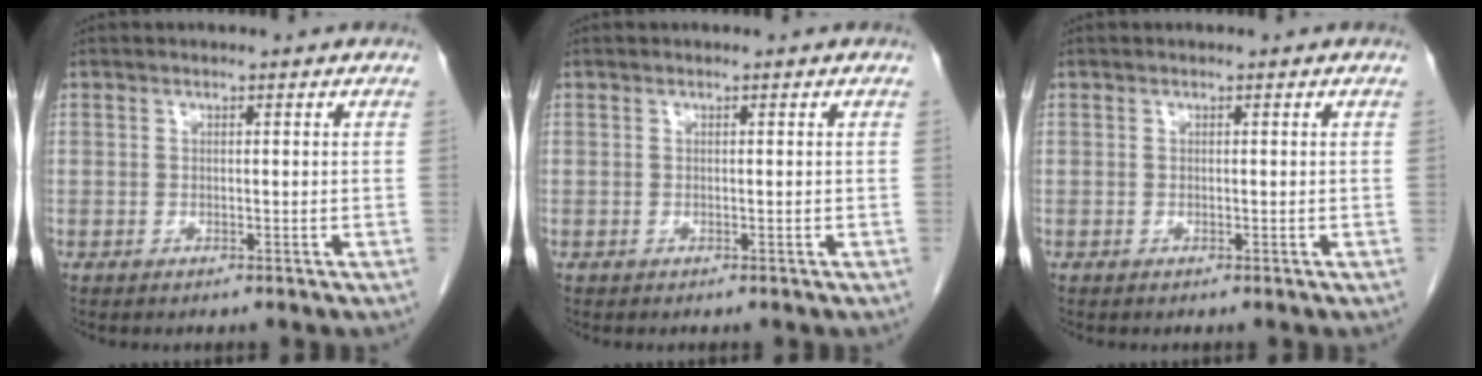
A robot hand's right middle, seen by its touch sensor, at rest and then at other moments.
{"total": 0.0}
{"total": 0.0}